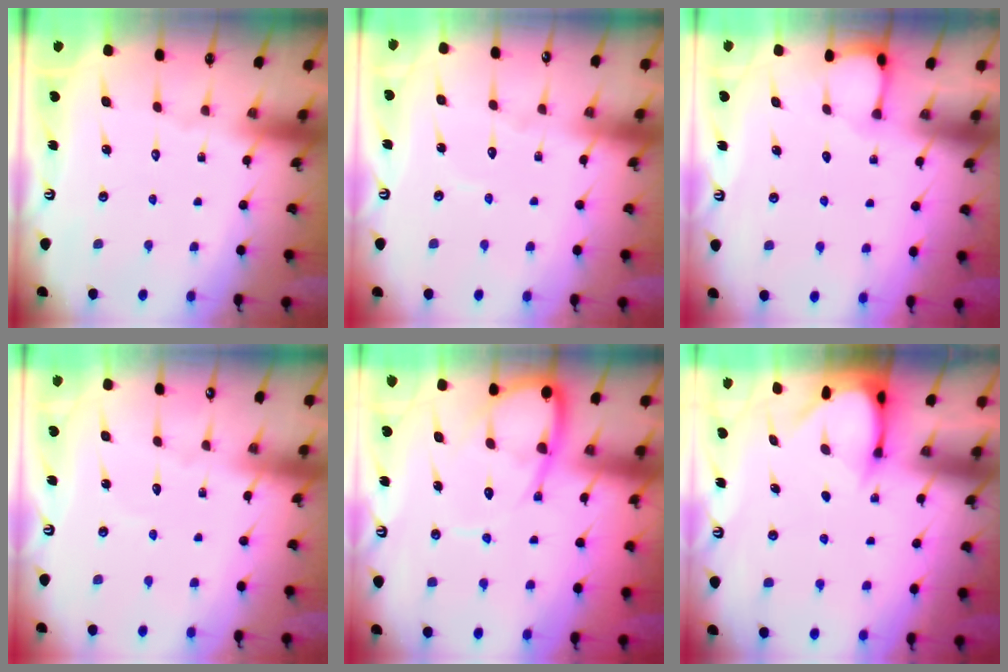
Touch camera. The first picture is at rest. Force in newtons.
{"total": 3.7, "press": 3.7, "slide": 0.2}
{"total": 2.1, "press": 2.1, "slide": 0.2}
{"total": 2.7, "press": 2.7, "slide": 0.2}
{"total": 10.4, "press": 10.3, "slide": 1.2}
{"total": 3.8, "press": 3.8, "slide": 0.2}